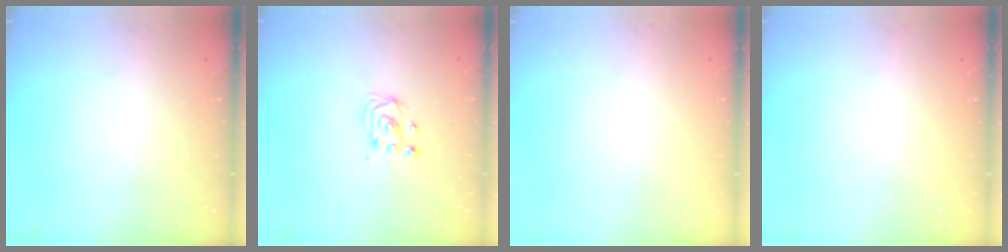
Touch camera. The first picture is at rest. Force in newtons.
{"total": 3.8, "press": 3.7, "slide": 0.4}
{"total": 0.0}
{"total": 0.0}